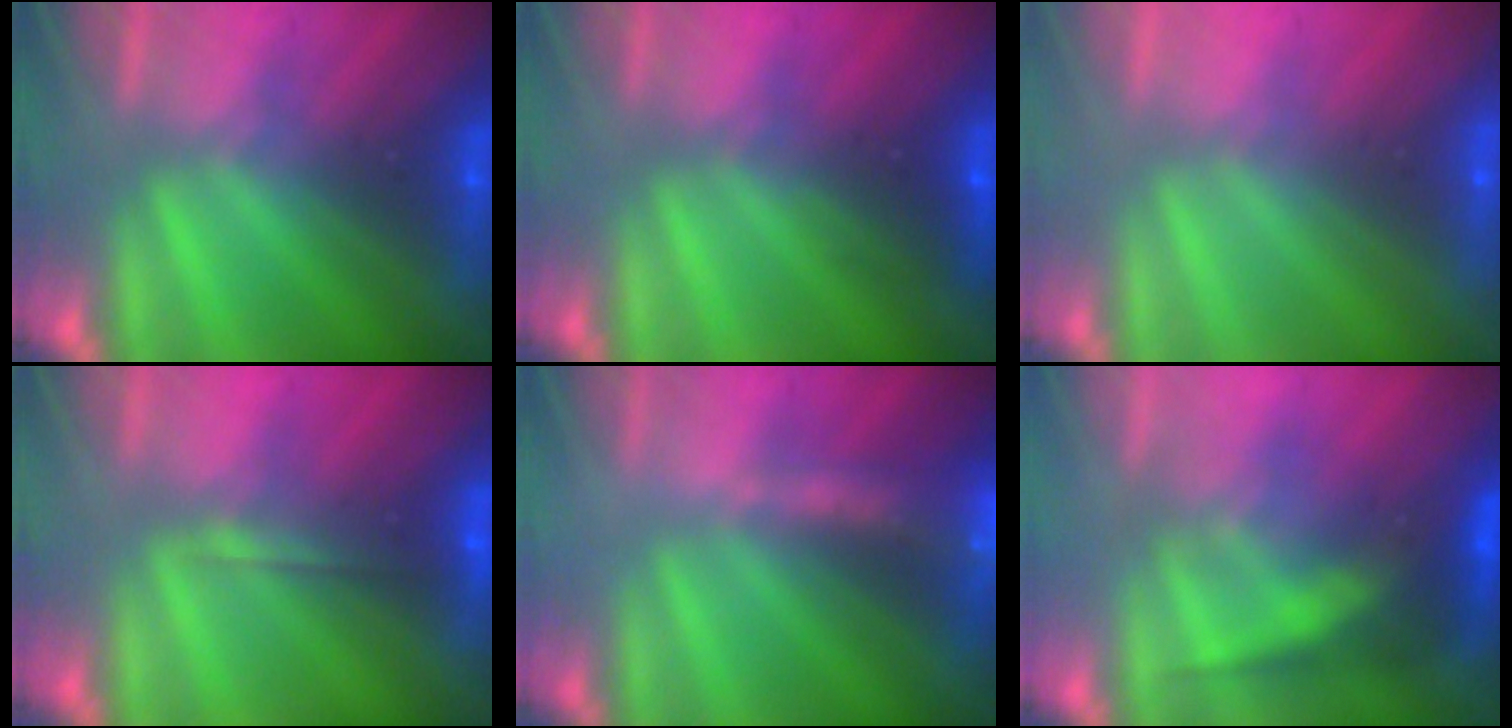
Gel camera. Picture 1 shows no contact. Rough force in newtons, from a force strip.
{"total": 2.4}
{"total": 2.7}
{"total": 1.7}
{"total": 7.4}
{"total": 2.7}